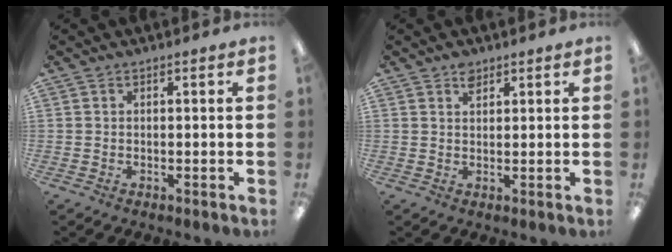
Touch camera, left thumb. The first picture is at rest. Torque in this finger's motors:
{"motor_torque": [0.12, 0.01, 0.13, -0.19, 0.00]}